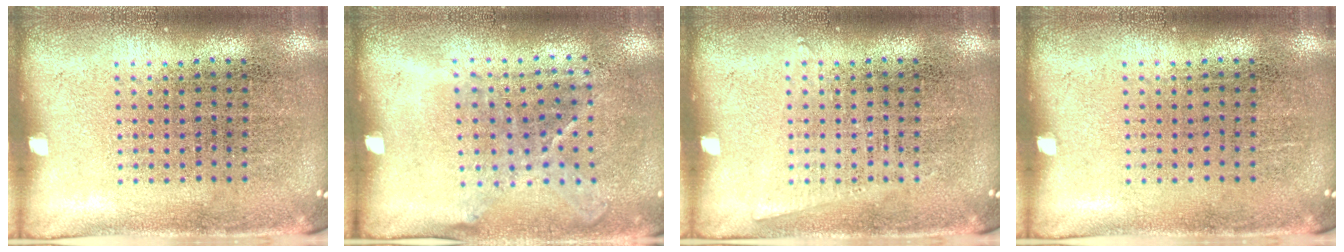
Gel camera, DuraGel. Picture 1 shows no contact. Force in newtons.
{"total": 1.3, "press": 1.0, "slide": 0.8}
{"total": 0.7, "press": 0.7, "slide": 0.0}
{"total": 0.0}